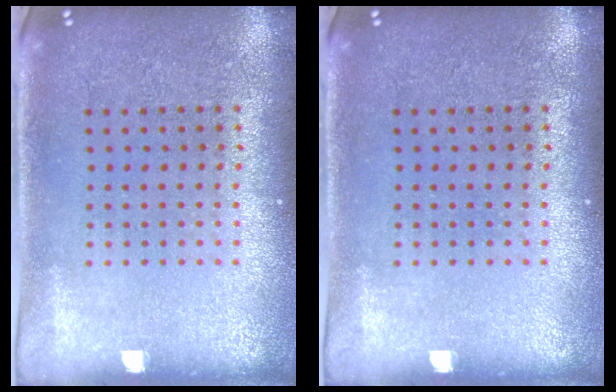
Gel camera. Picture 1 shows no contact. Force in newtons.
{"total": 0.0}